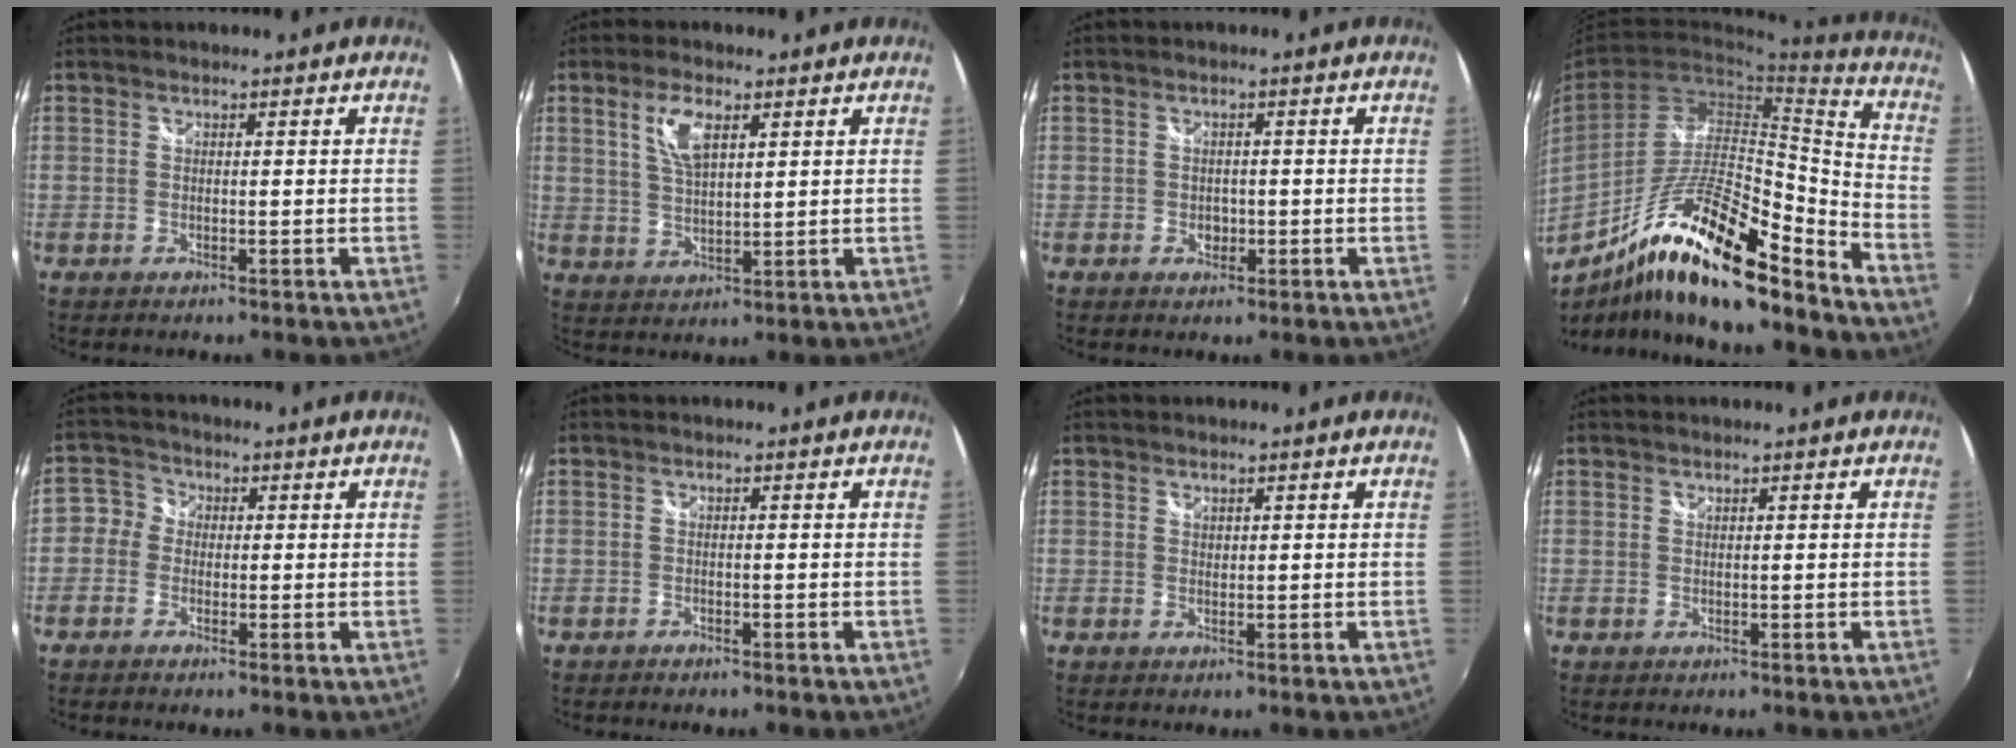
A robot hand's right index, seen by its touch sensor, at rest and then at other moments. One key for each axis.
{"total": 6.3, "fx": 2.9, "fy": 2.5, "fz": 5.1, "tx": -0.096, "ty": 0.004, "tz": 0.058}
{"total": 2.0, "fx": -0.6, "fy": 1.7, "fz": 0.8, "tx": -0.013, "ty": 0.000, "tz": -0.007}
{"total": 20.9, "fx": -13.8, "fy": 4.1, "fz": 15.2, "tx": -0.258, "ty": -0.010, "tz": -0.251}
{"total": 4.1, "fx": -1.3, "fy": 3.7, "fz": 0.9, "tx": -0.013, "ty": 0.009, "tz": -0.039}
{"total": 1.0, "fx": -0.8, "fy": 0.3, "fz": 0.3, "tx": -0.009, "ty": -0.005, "tz": -0.016}
{"total": 0.6, "fx": 0.5, "fy": 0.4, "fz": 0.0, "tx": 0.000, "ty": 0.000, "tz": 0.008}
{"total": 0.0}